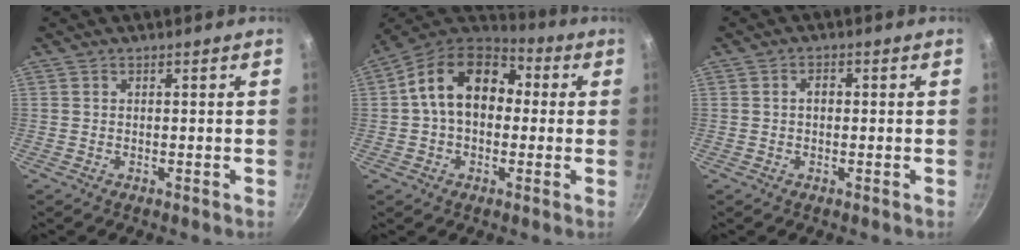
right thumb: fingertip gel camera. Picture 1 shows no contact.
{"total": 15.7, "force": [1.8, 11.2, 10.9], "torque": [-0.144, 0.035, 0.011]}
{"total": 1.8, "force": [0.1, 1.4, 1.2], "torque": [-0.016, 0.006, 0.000]}